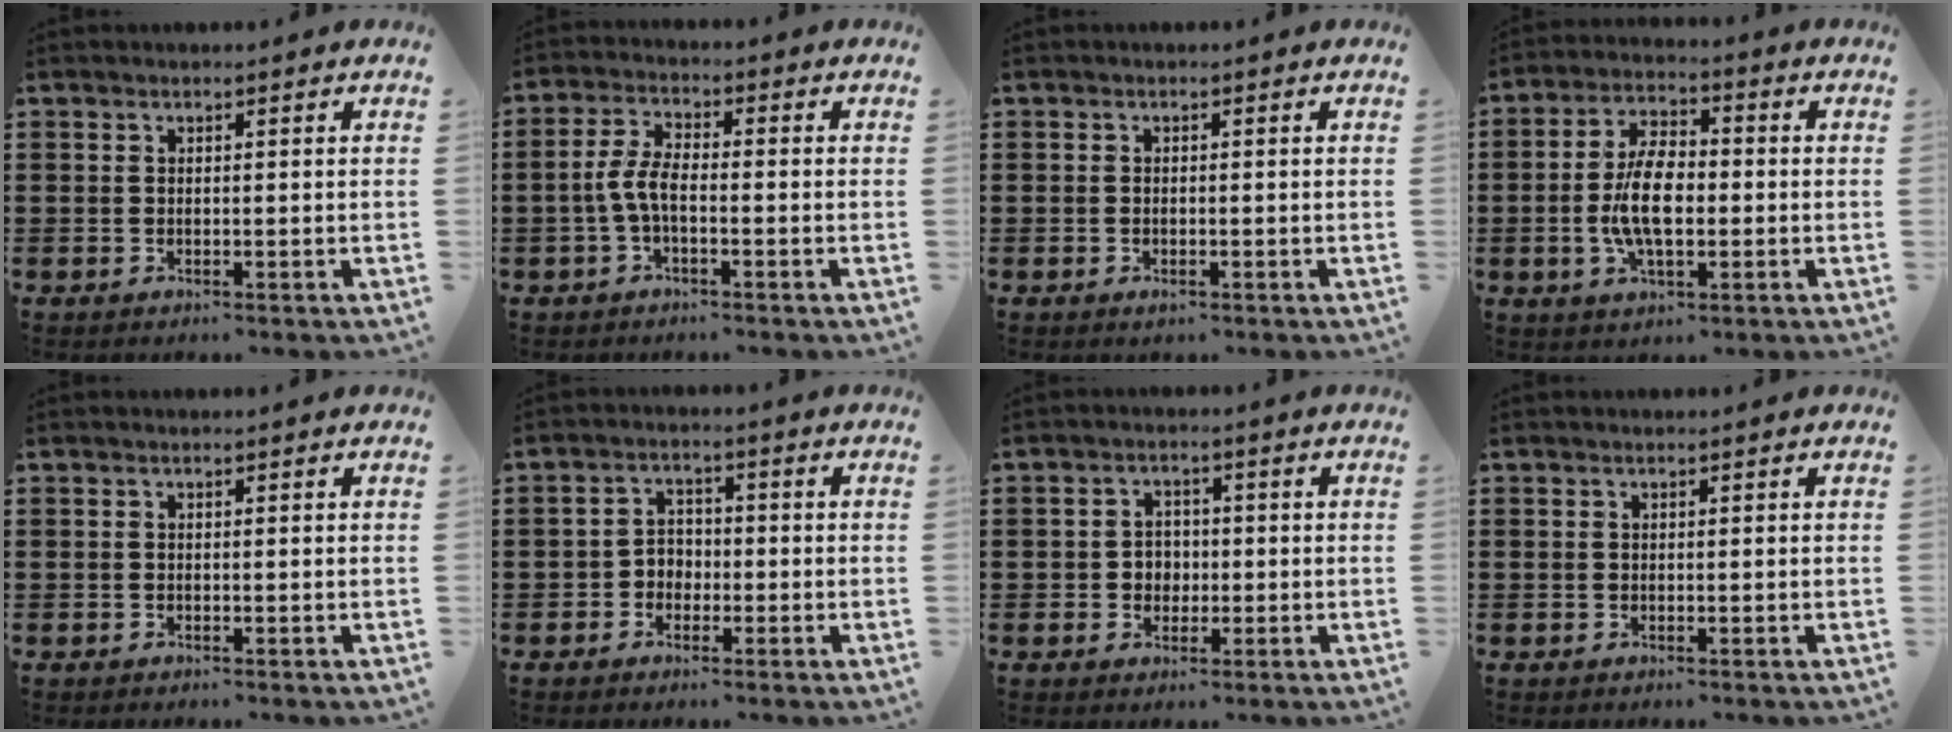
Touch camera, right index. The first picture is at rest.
{"total": 4.7, "force": [-1.3, 1.8, 4.1], "torque": [-0.102, -0.002, -0.033]}
{"total": 0.7, "force": [-0.2, 0.3, 0.6], "torque": [-0.012, -0.003, -0.004]}
{"total": 8.3, "force": [-1.1, 3.9, 7.2], "torque": [-0.154, 0.003, -0.025]}
{"total": 0.0}
{"total": 2.8, "force": [-1.4, 2.2, 0.8], "torque": [-0.024, 0.009, -0.032]}
{"total": 3.2, "force": [-0.7, 2.8, 1.4], "torque": [-0.035, 0.007, -0.017]}
{"total": 0.0}